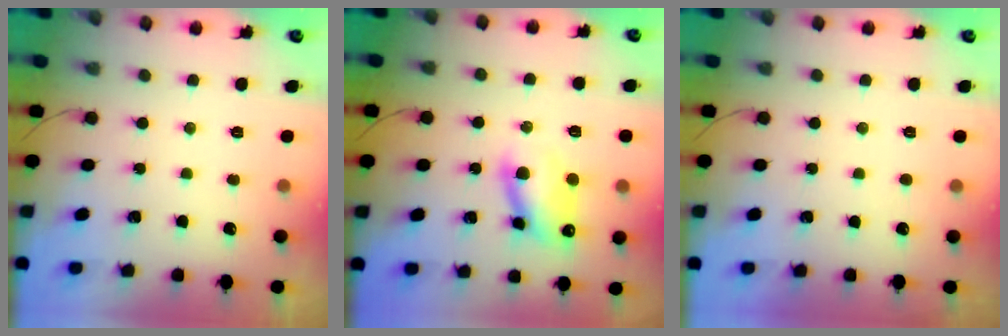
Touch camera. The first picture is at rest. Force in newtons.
{"total": 10.2, "press": 10.0, "slide": 1.9}
{"total": 1.0, "press": 1.0, "slide": 0.2}